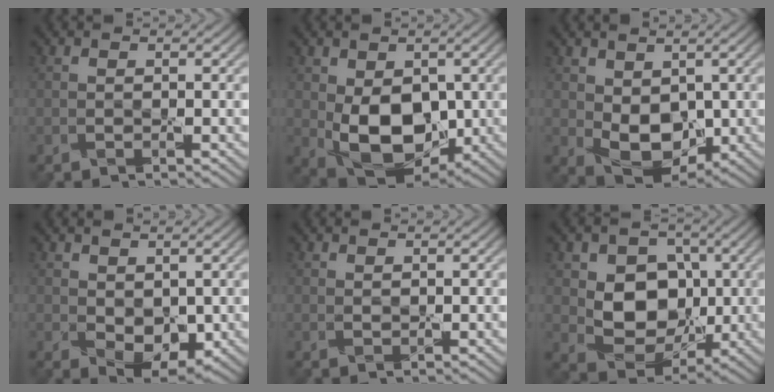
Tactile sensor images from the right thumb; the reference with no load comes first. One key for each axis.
{"total": 10.1, "fx": -1.0, "fy": 6.6, "fz": 7.6, "tx": -0.148, "ty": -0.021, "tz": -0.010}
{"total": 7.2, "fx": 0.4, "fy": 4.9, "fz": 5.3, "tx": -0.112, "ty": -0.018, "tz": 0.014}
{"total": 4.5, "fx": 0.4, "fy": 3.0, "fz": 3.3, "tx": -0.069, "ty": -0.013, "tz": 0.014}
{"total": 0.6, "fx": 0.5, "fy": 0.2, "fz": 0.2, "tx": -0.006, "ty": -0.002, "tz": 0.011}
{"total": 8.8, "fx": 0.9, "fy": 6.9, "fz": 5.3, "tx": -0.113, "ty": -0.012, "tz": 0.009}